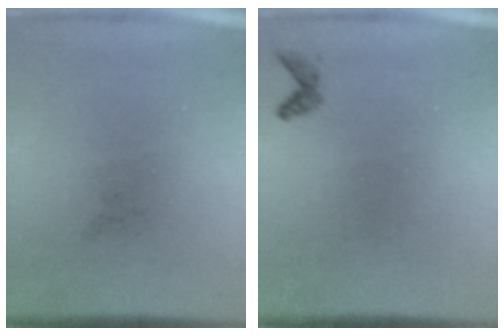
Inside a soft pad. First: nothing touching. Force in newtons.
{"total": 0.7}